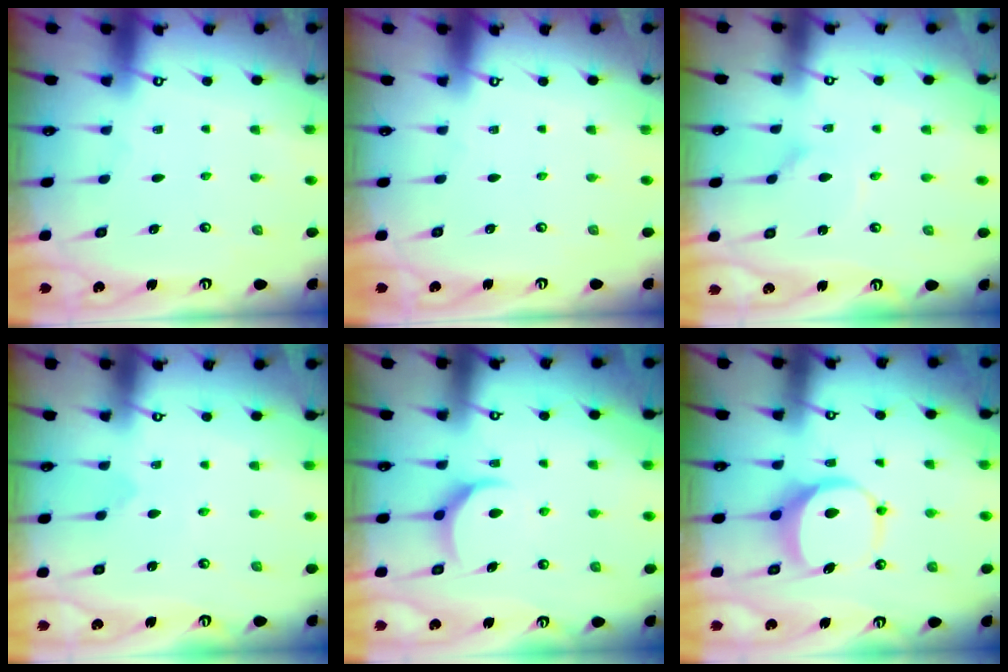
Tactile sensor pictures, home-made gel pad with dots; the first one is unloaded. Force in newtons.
{"total": 0.0}
{"total": 2.3, "press": 2.3, "slide": 0.1}
{"total": 2.9, "press": 2.9, "slide": 0.6}
{"total": 7.7, "press": 7.7, "slide": 0.5}
{"total": 7.6, "press": 7.6, "slide": 0.4}